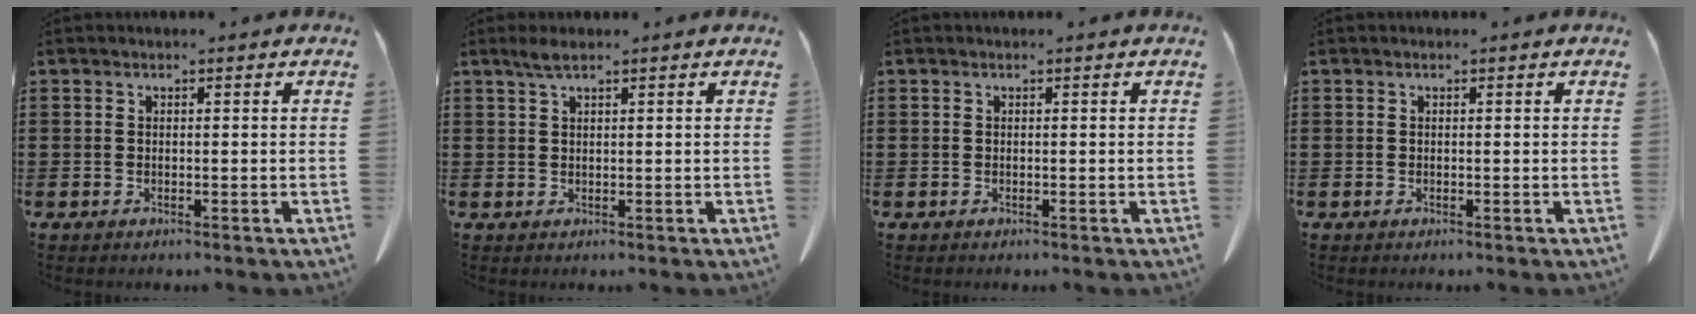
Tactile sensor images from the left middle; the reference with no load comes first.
{"total": 1.9, "force": [1.3, 0.2, 1.3], "torque": [-0.029, 0.000, 0.023]}
{"total": 0.0}
{"total": 0.0}